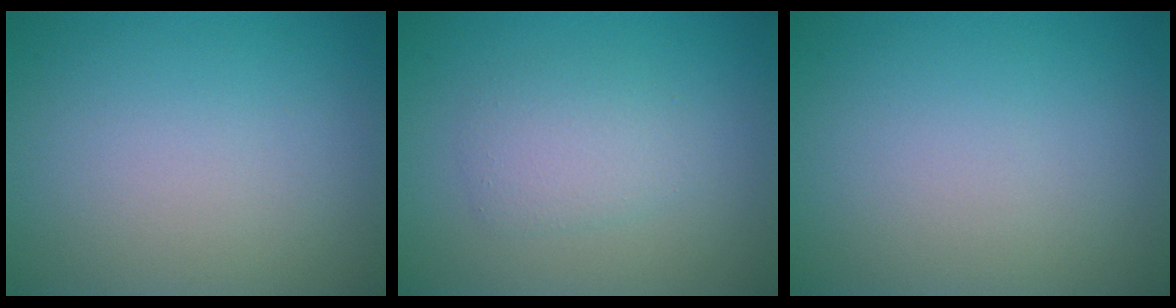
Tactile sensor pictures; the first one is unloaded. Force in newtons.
{"total": 2.4, "press": 2.4, "slide": 0.1}
{"total": 0.0}